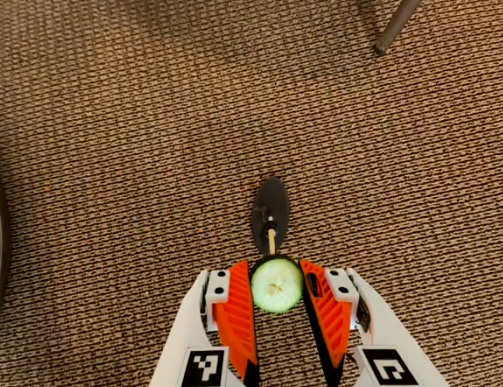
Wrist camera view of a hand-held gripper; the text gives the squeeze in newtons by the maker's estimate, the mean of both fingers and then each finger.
{"total": 8.3, "left": 8.2, "right": 8.4}